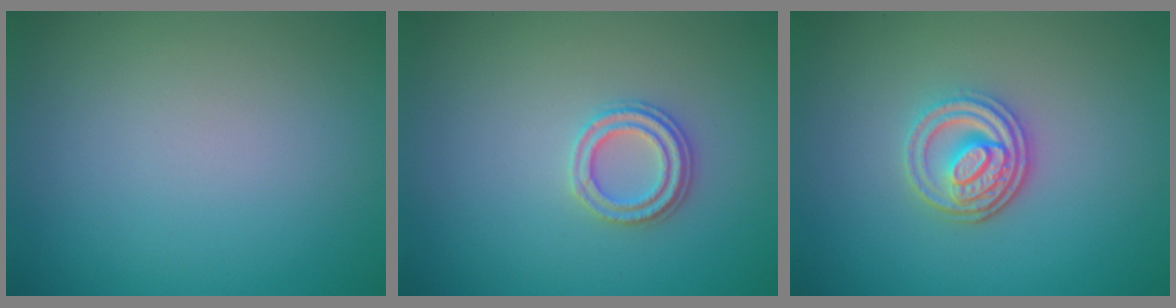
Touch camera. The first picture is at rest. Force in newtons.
{"total": 2.3, "press": 2.2, "slide": 0.8}
{"total": 3.6, "press": 3.0, "slide": 1.9}